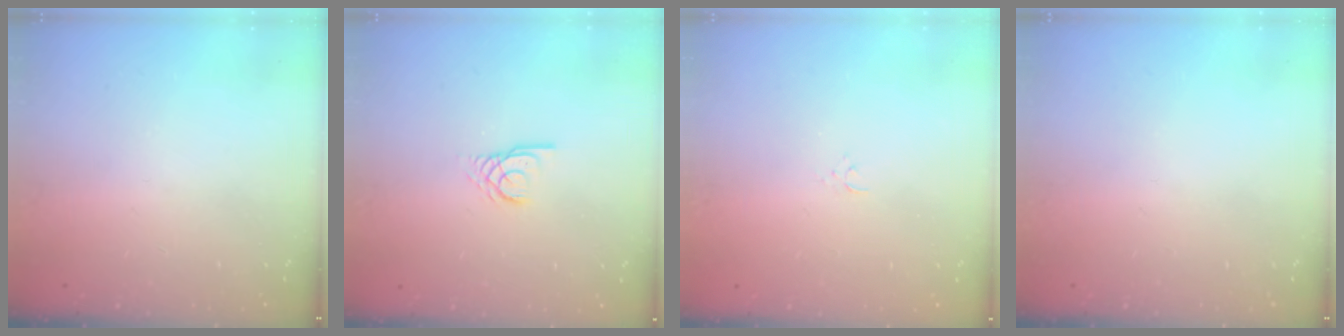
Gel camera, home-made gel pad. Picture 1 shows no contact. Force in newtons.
{"total": 2.8, "press": 2.8, "slide": 0.1}
{"total": 2.4, "press": 2.4, "slide": 0.3}
{"total": 0.0}